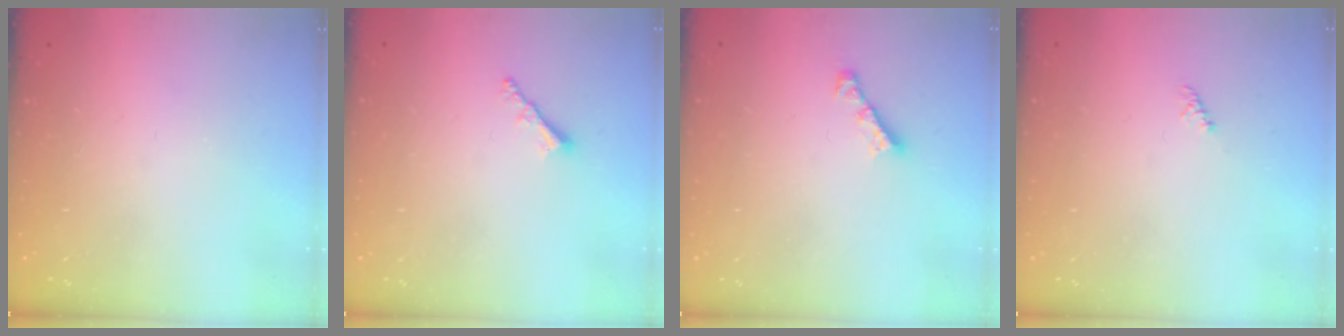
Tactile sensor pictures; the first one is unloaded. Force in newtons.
{"total": 2.1, "press": 2.0, "slide": 0.5}
{"total": 3.0, "press": 3.0, "slide": 0.3}
{"total": 1.1, "press": 1.1, "slide": 0.3}